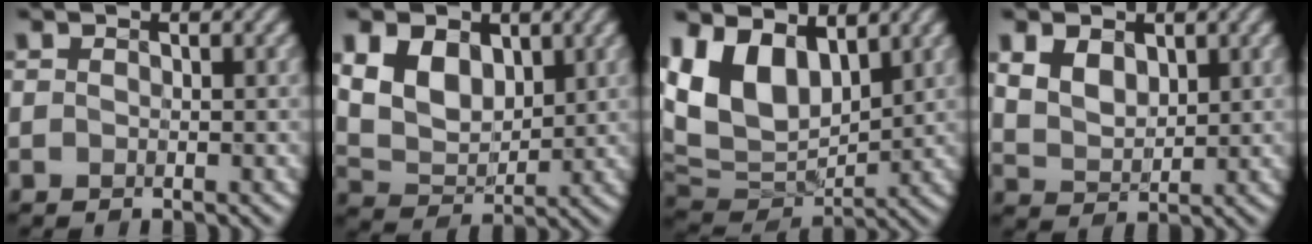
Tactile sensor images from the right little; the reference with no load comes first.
{"total": 5.4, "force": [1.6, 3.7, 3.5], "torque": [-0.075, -0.008, 0.027]}
{"total": 10.9, "force": [3.9, 6.7, 7.6], "torque": [-0.163, 0.000, 0.069]}
{"total": 3.1, "force": [1.0, 2.1, 2.0], "torque": [-0.053, -0.005, 0.024]}